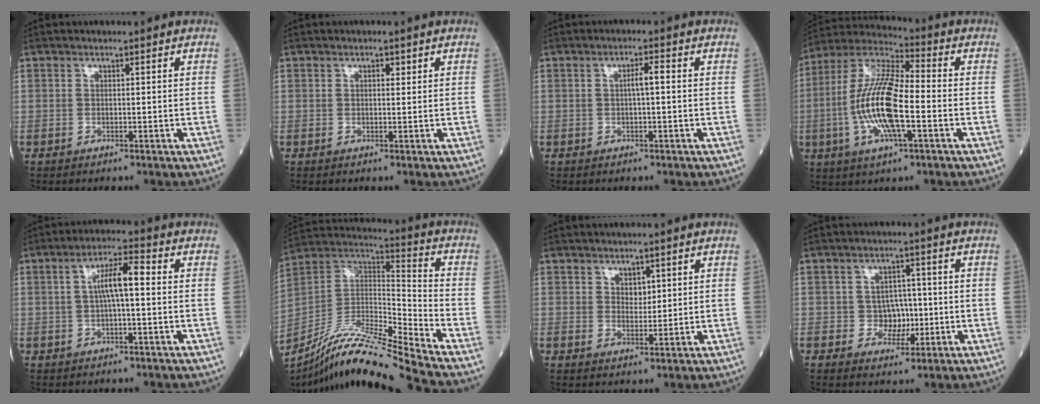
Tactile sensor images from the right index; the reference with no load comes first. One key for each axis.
{"total": 0.8, "fx": 0.5, "fy": 0.4, "fz": 0.5, "tx": -0.009, "ty": -0.001, "tz": 0.006}
{"total": 2.0, "fx": 0.1, "fy": 0.2, "fz": 2.0, "tx": -0.034, "ty": 0.004, "tz": 0.001}
{"total": 15.1, "fx": -2.7, "fy": 3.4, "fz": 14.4, "tx": -0.296, "ty": 0.002, "tz": -0.053}
{"total": 5.8, "fx": 0.4, "fy": 0.9, "fz": 5.7, "tx": -0.103, "ty": 0.019, "tz": 0.006}
{"total": 17.9, "fx": -15.6, "fy": -1.7, "fz": 8.6, "tx": -0.167, "ty": 0.009, "tz": -0.288}
{"total": 2.4, "fx": 1.3, "fy": 1.5, "fz": 1.4, "tx": -0.020, "ty": -0.003, "tz": 0.025}
{"total": 4.0, "fx": -0.6, "fy": 3.4, "fz": 1.9, "tx": -0.015, "ty": 0.008, "tz": -0.007}